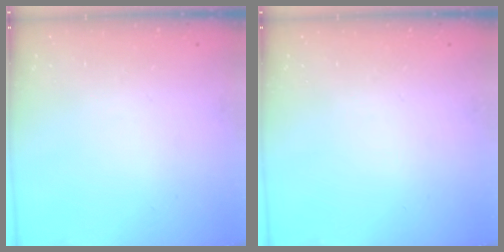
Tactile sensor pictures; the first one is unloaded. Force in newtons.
{"total": 0.0}